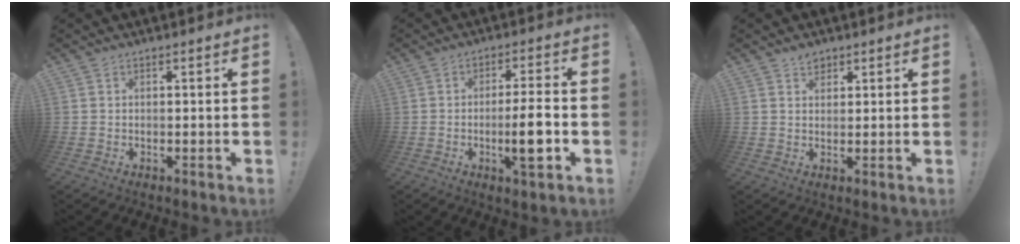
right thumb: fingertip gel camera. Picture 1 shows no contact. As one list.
[{"total": 9.2, "force": [-2.4, 1.3, 8.8], "torque": [-0.130, -0.002, -0.045]}, {"total": 2.8, "force": [2.2, 1.7, 0.6], "torque": [0.007, -0.012, 0.036]}]